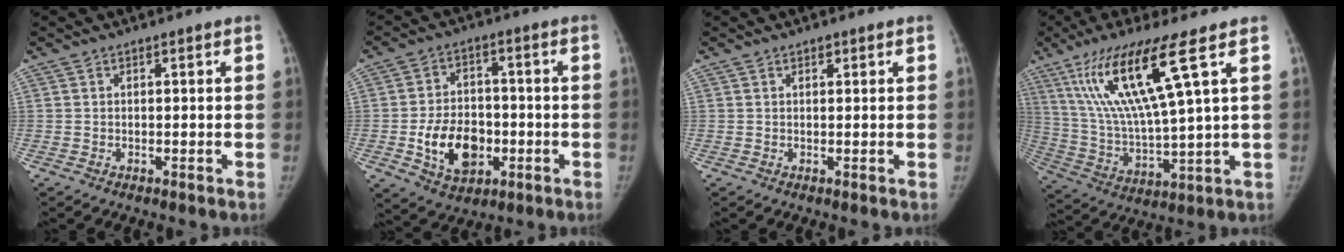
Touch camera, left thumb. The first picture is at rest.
{"total": 12.1, "force": [-3.0, 8.5, 8.1], "torque": [-0.109, 0.011, -0.045]}
{"total": 0.9, "force": [0.6, 0.5, 0.5], "torque": [-0.002, -0.003, 0.007]}
{"total": 17.9, "force": [8.4, 1.7, 15.7], "torque": [-0.319, -0.033, 0.163]}